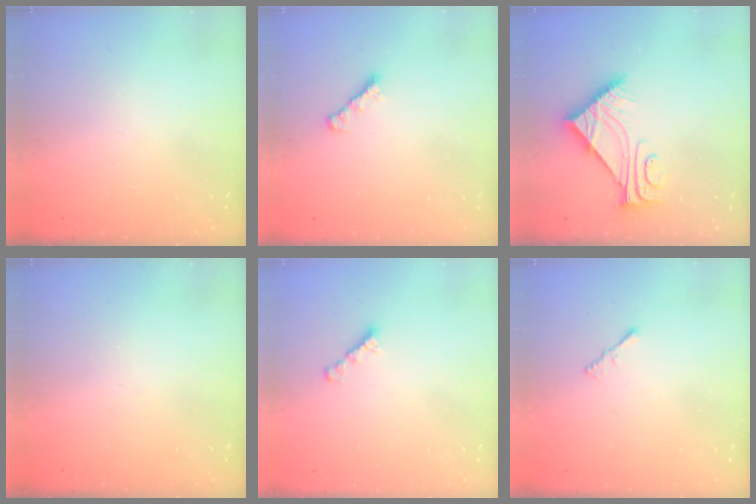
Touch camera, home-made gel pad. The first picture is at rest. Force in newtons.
{"total": 1.6, "press": 1.4, "slide": 0.6}
{"total": 8.9, "press": 8.9, "slide": 0.2}
{"total": 0.0}
{"total": 3.0, "press": 3.0, "slide": 0.1}
{"total": 0.7, "press": 0.6, "slide": 0.3}